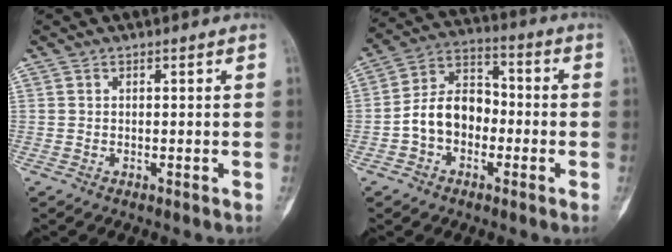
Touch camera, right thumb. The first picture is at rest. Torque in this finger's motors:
{"motor_torque": [0.13, 0.13, 0.42, -0.42, 0.12]}